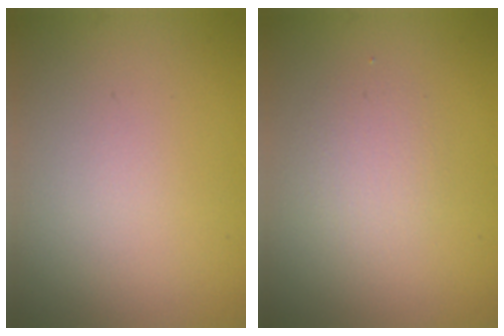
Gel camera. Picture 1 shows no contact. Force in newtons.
{"total": 1.6, "press": 1.6, "slide": 0.1}